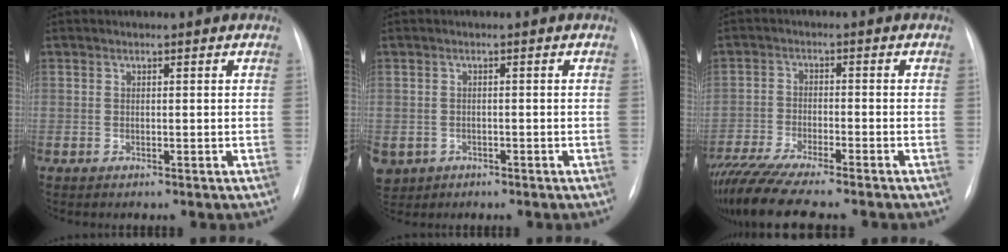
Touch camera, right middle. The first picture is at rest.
{"total": 5.4, "force": [-2.6, 4.5, 1.3], "torque": [-0.032, 0.003, -0.037]}
{"total": 12.3, "force": [-10.4, 1.0, 6.5], "torque": [-0.114, -0.024, -0.172]}